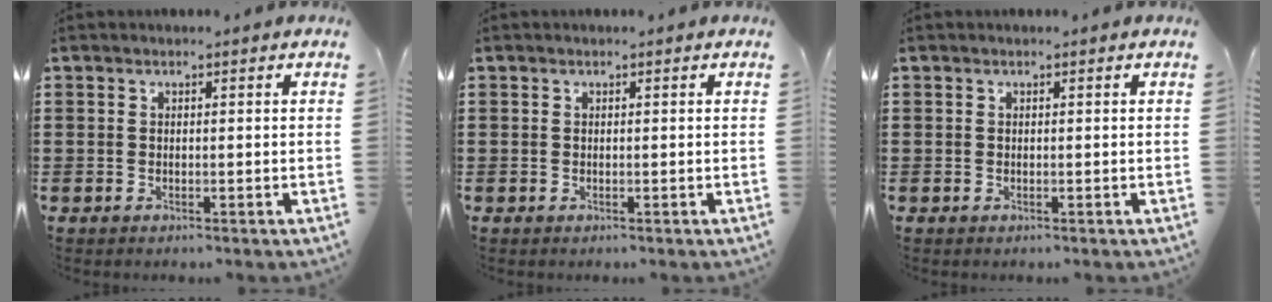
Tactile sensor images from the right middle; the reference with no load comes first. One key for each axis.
{"total": 0.0}
{"total": 0.0}